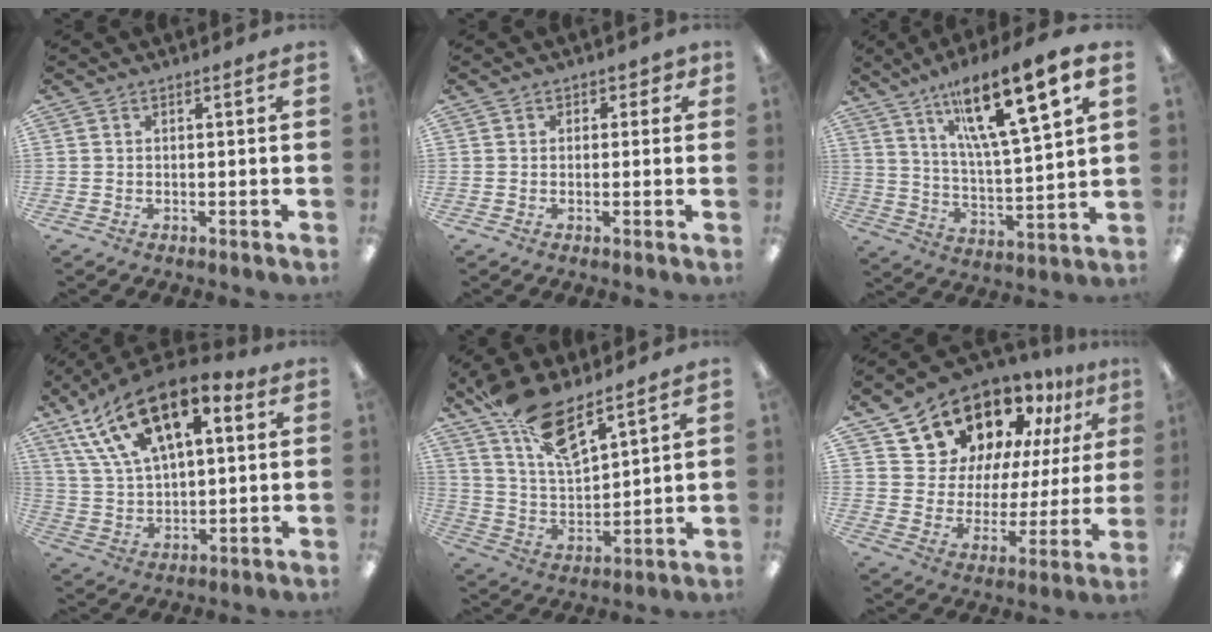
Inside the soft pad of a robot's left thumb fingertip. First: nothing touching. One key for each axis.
{"total": 1.7, "fx": 0.4, "fy": 1.5, "fz": 0.8, "tx": -0.007, "ty": 0.004, "tz": 0.004}
{"total": 17.4, "fx": 11.5, "fy": 3.2, "fz": 12.7, "tx": -0.212, "ty": -0.060, "tz": 0.179}
{"total": 19.2, "fx": 11.2, "fy": 9.4, "fz": 12.5, "tx": -0.225, "ty": -0.051, "tz": 0.199}
{"total": 14.8, "fx": 11.2, "fy": 4.7, "fz": 8.5, "tx": -0.170, "ty": -0.056, "tz": 0.202}
{"total": 16.7, "fx": 13.2, "fy": 8.8, "fz": 5.2, "tx": -0.108, "ty": -0.097, "tz": 0.239}